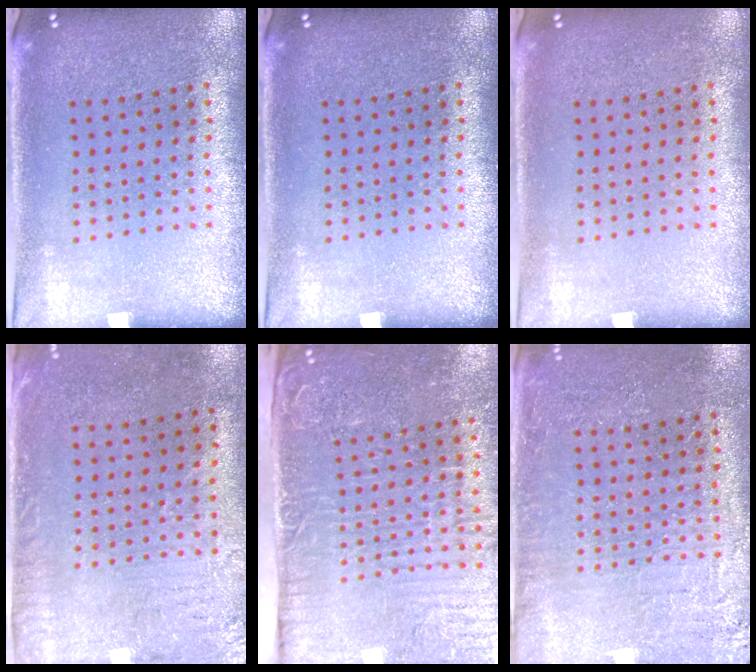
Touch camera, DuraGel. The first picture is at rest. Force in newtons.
{"total": 0.0}
{"total": 0.0}
{"total": 3.2, "press": 2.6, "slide": 2.0}
{"total": 5.5, "press": 4.6, "slide": 3.0}
{"total": 2.8, "press": 2.8, "slide": 0.4}